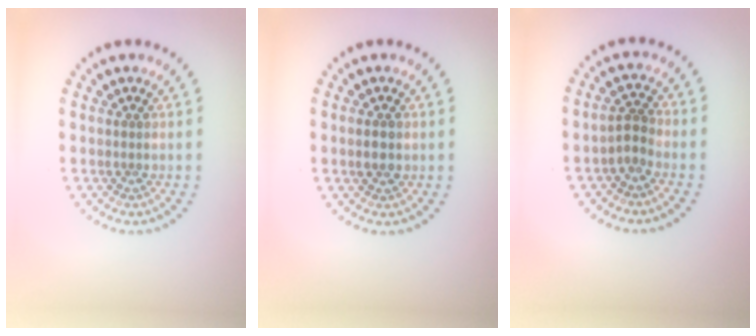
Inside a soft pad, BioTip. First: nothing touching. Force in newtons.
{"total": 1.4, "press": 1.4, "slide": 0.2}
{"total": 1.4, "press": 1.2, "slide": 0.7}